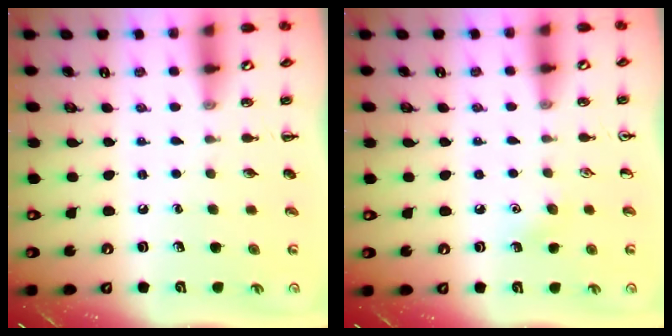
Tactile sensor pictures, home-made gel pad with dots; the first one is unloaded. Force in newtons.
{"total": 4.0, "press": 3.9, "slide": 1.1}